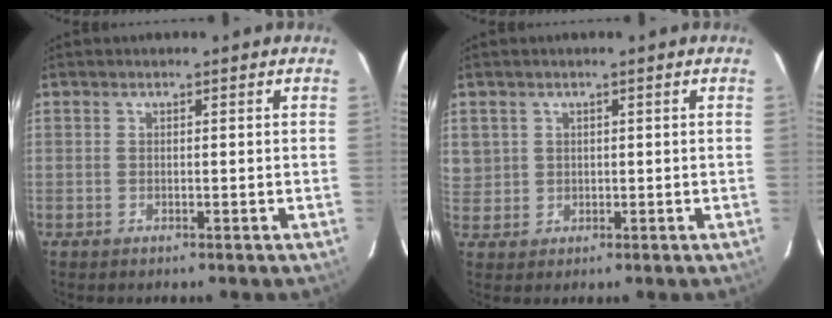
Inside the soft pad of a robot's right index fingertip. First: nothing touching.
{"total": 3.1, "force": [1.2, 2.8, 0.1], "torque": [0.007, 0.003, 0.026]}